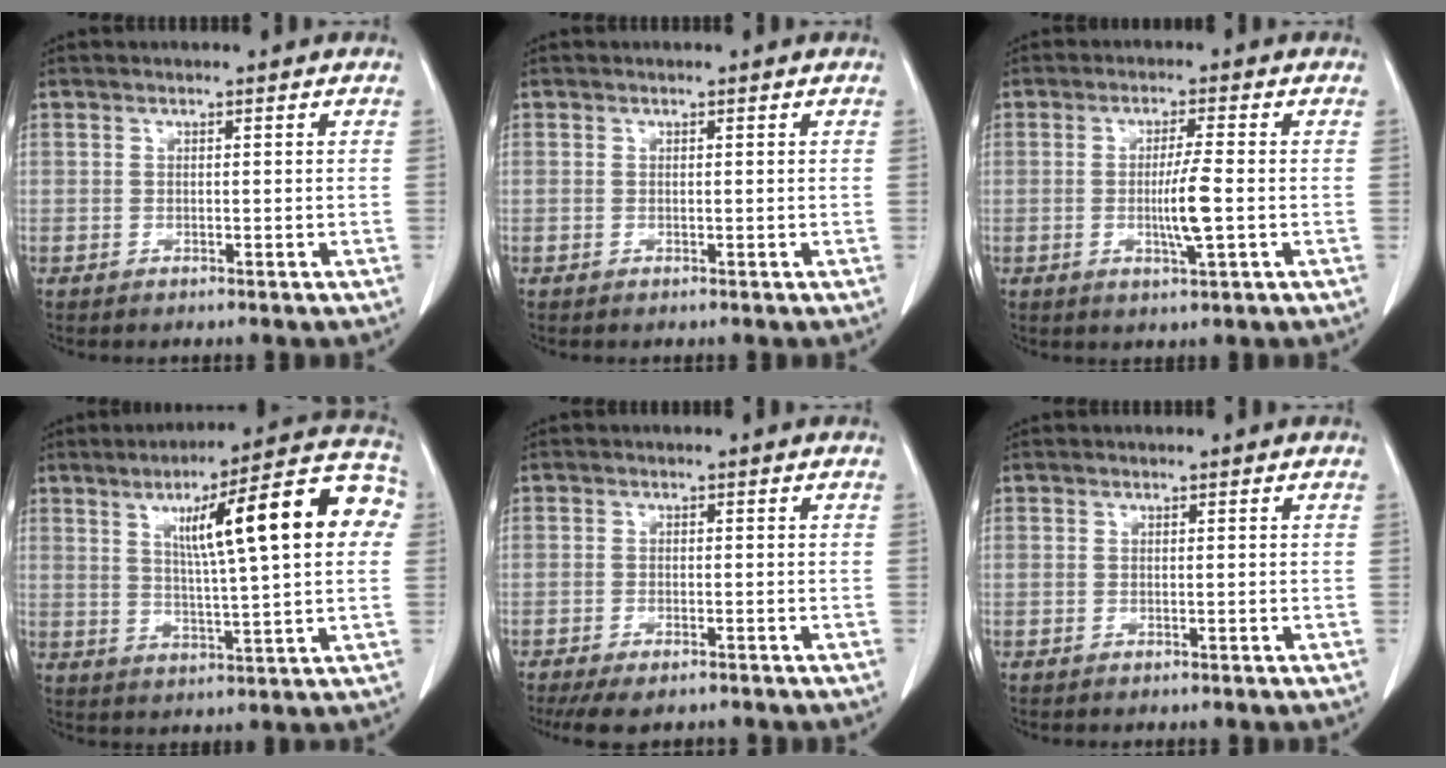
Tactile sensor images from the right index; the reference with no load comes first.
{"total": 0.0}
{"total": 5.3, "force": [-0.8, -0.2, 5.2], "torque": [-0.093, -0.010, -0.016]}
{"total": 17.5, "force": [4.5, 2.0, 16.8], "torque": [-0.230, 0.032, 0.056]}
{"total": 5.8, "force": [-4.6, 1.8, 3.0], "torque": [-0.046, -0.011, -0.074]}
{"total": 0.0}